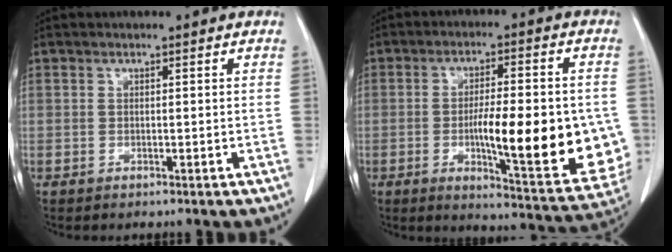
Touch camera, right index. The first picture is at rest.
{"total": 19.2, "force": [-3.0, 4.0, 18.5], "torque": [-0.200, -0.003, -0.027]}